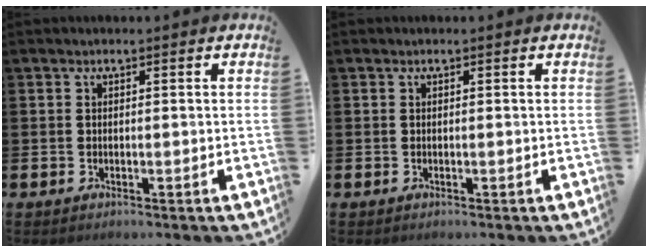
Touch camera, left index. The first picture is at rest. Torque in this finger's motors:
{"motor_torque": [0.00, 0.00, 0.00, 0.01]}